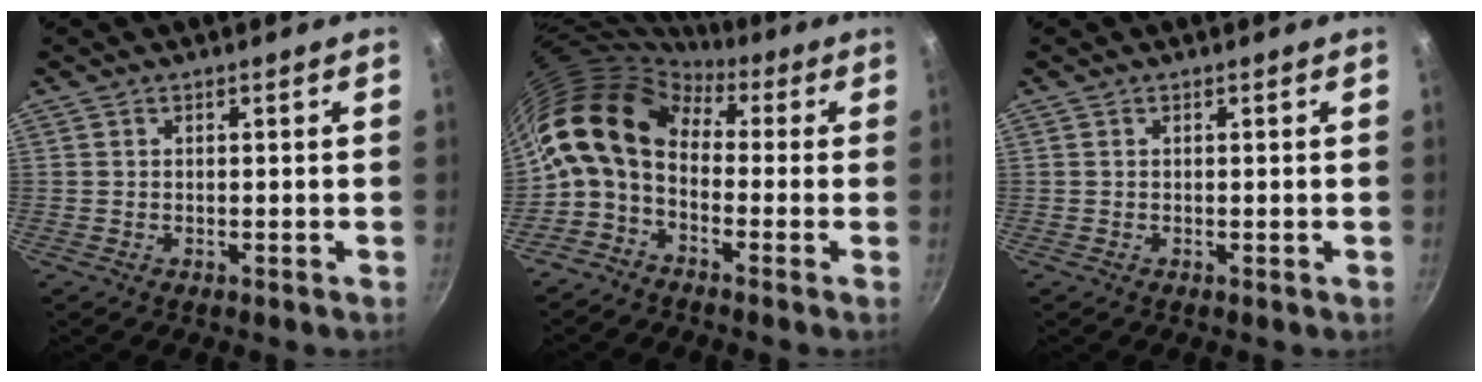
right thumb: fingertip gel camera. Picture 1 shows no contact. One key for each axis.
{"total": 12.6, "fx": 1.1, "fy": 8.3, "fz": 9.3, "tx": -0.167, "ty": 0.027, "tz": -0.004}
{"total": 0.0}